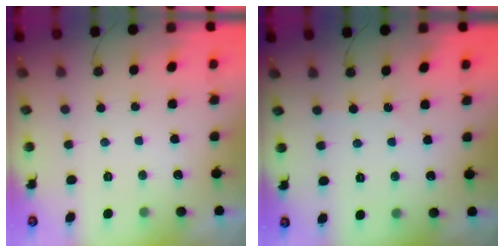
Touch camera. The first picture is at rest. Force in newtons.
{"total": 1.6, "press": 1.5, "slide": 0.3}